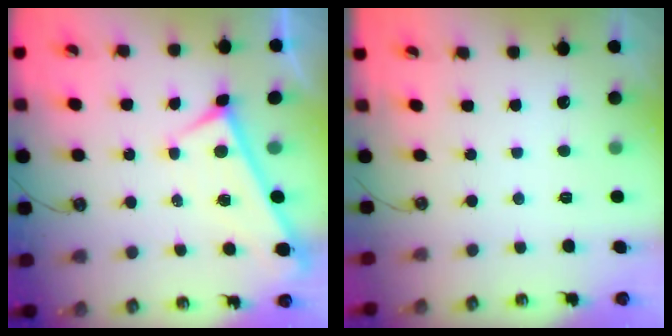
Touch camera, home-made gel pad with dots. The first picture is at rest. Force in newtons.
{"total": 0.0}